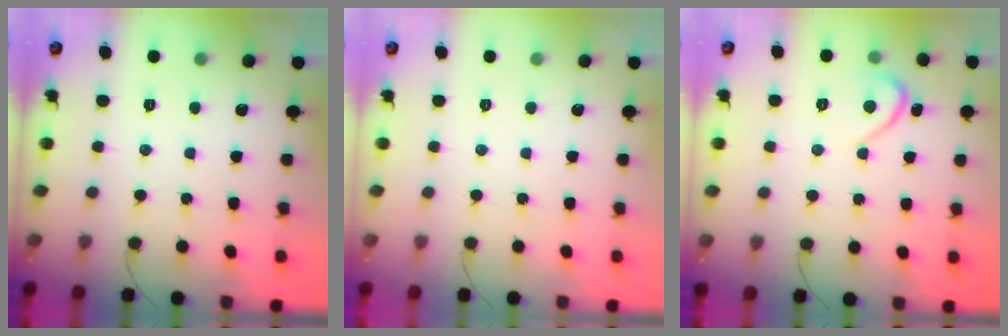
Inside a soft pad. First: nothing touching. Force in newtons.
{"total": 0.0}
{"total": 2.7, "press": 2.7, "slide": 0.3}